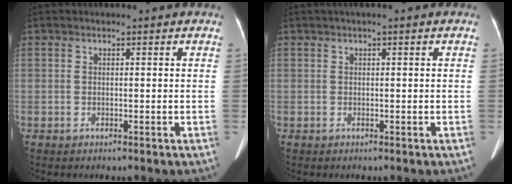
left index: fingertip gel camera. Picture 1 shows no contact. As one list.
[{"total": 0.9, "force": [0.3, 0.1, 0.8], "torque": [-0.019, 0.008, 0.005]}]